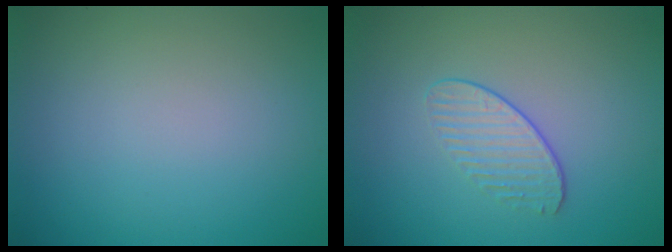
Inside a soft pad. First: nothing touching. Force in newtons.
{"total": 1.8, "press": 1.3, "slide": 1.1}